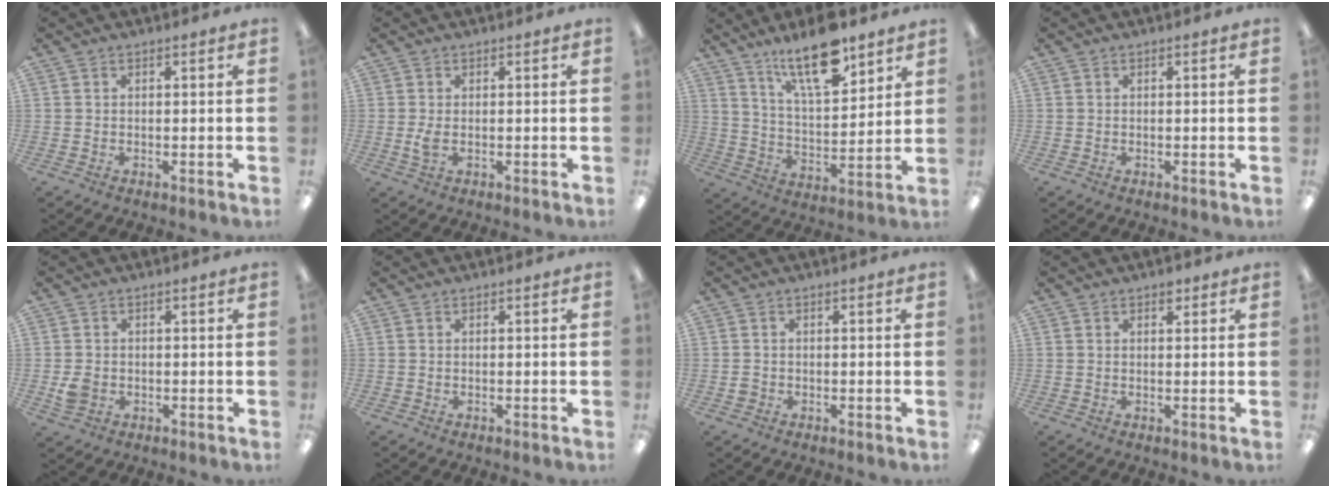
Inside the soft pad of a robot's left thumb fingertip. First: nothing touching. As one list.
[{"total": 3.0, "force": [0.0, 1.4, 2.6], "torque": [-0.062, -0.001, -0.005]}, {"total": 15.8, "force": [11.5, 5.3, 9.5], "torque": [-0.154, -0.060, 0.192]}, {"total": 0.0}, {"total": 3.3, "force": [-0.7, 2.7, 1.8], "torque": [-0.021, 0.003, -0.012]}, {"total": 0.0}, {"total": 1.2, "force": [-0.4, 1.0, 0.3], "torque": [-0.007, 0.004, -0.011]}, {"total": 1.9, "force": [1.2, 1.0, 1.1], "torque": [-0.007, -0.004, 0.019]}]